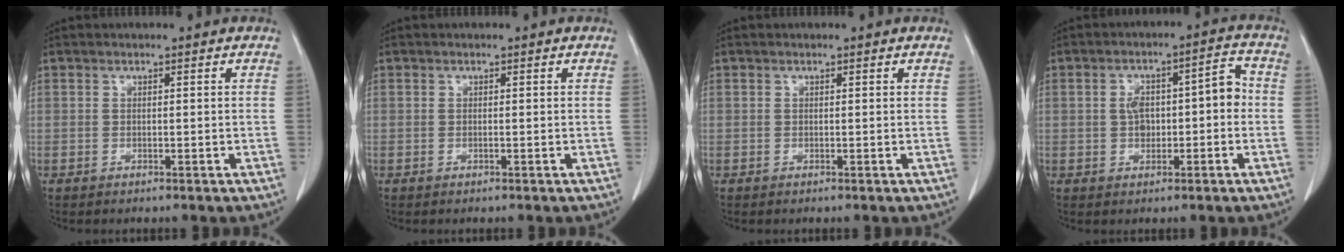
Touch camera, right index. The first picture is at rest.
{"total": 0.0}
{"total": 0.0}
{"total": 6.8, "force": [-0.4, 3.2, 6.0], "torque": [-0.092, 0.037, -0.004]}